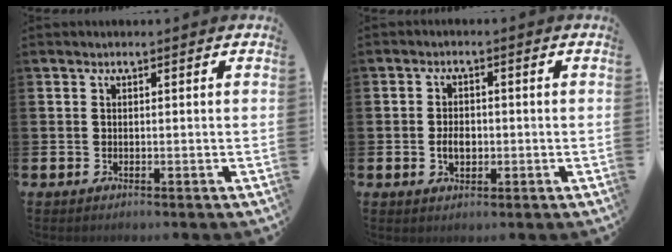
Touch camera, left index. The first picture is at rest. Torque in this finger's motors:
{"motor_torque": [0.31, 0.18, 0.07, 0.06]}